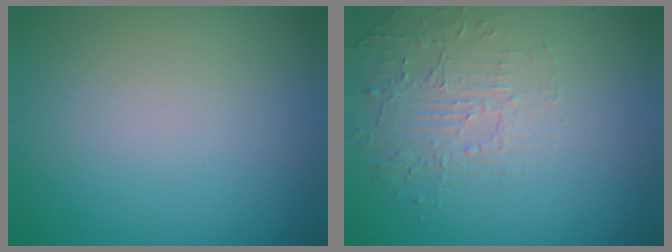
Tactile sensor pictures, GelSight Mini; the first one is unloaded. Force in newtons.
{"total": 1.9, "press": 1.0, "slide": 1.6}